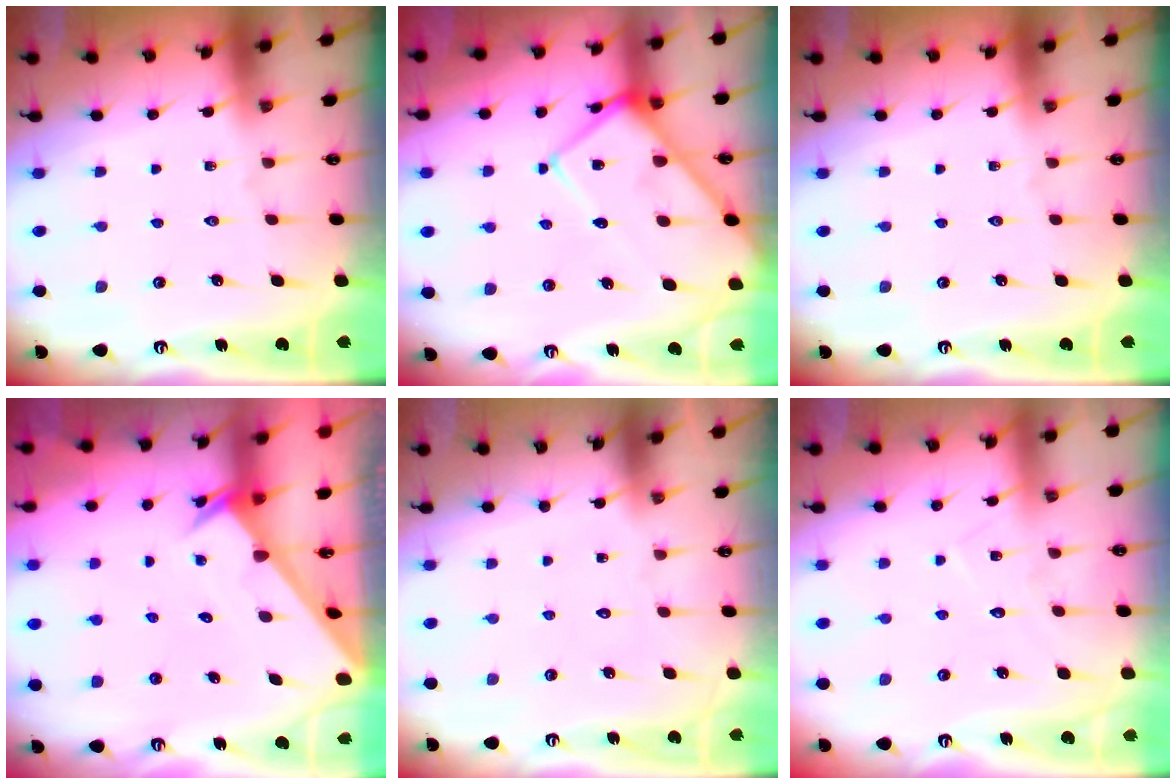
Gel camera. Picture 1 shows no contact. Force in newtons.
{"total": 12.8, "press": 12.7, "slide": 1.1}
{"total": 0.0}
{"total": 1.6, "press": 1.6, "slide": 0.1}
{"total": 1.6, "press": 1.6, "slide": 0.0}
{"total": 4.4, "press": 4.4, "slide": 0.5}